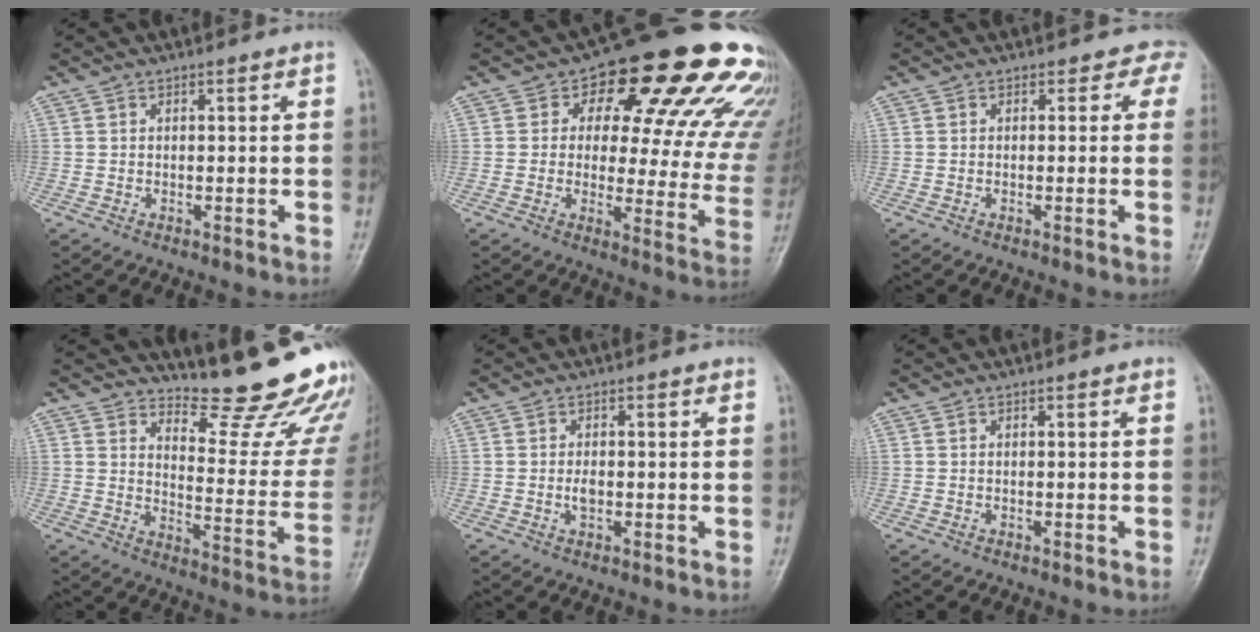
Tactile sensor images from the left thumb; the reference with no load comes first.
{"total": 23.1, "force": [12.6, 10.7, 16.1], "torque": [-0.164, -0.027, 0.147]}
{"total": 2.6, "force": [1.4, 2.1, 0.6], "torque": [0.021, -0.004, -0.010]}
{"total": 18.9, "force": [16.4, 3.8, 8.6], "torque": [-0.077, -0.164, 0.207]}
{"total": 1.8, "force": [-0.2, 1.1, 1.5], "torque": [-0.024, 0.000, -0.006]}
{"total": 0.0}